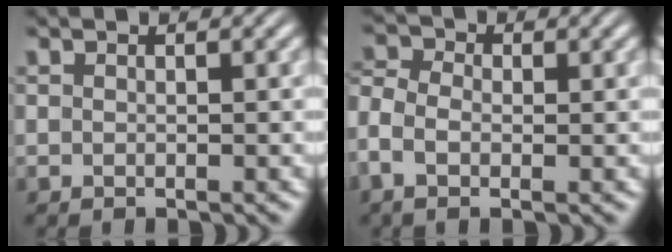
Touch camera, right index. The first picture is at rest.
{"total": 3.6, "force": [-0.4, 2.7, 2.4], "torque": [-0.068, -0.011, -0.010]}